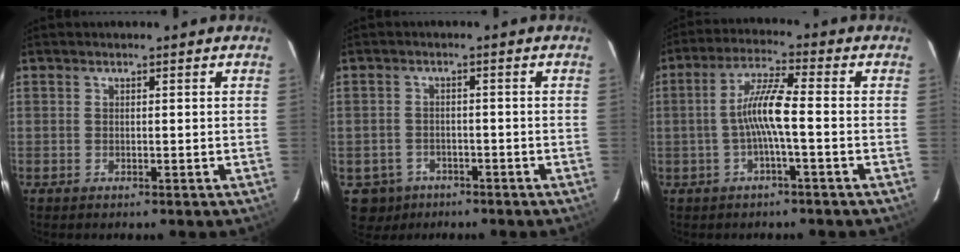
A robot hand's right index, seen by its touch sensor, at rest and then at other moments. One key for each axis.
{"total": 6.0, "fx": -3.4, "fy": 4.8, "fz": 1.1, "tx": -0.042, "ty": 0.011, "tz": -0.047}
{"total": 7.0, "fx": -1.6, "fy": 0.1, "fz": 6.8, "tx": -0.146, "ty": 0.011, "tz": -0.029}